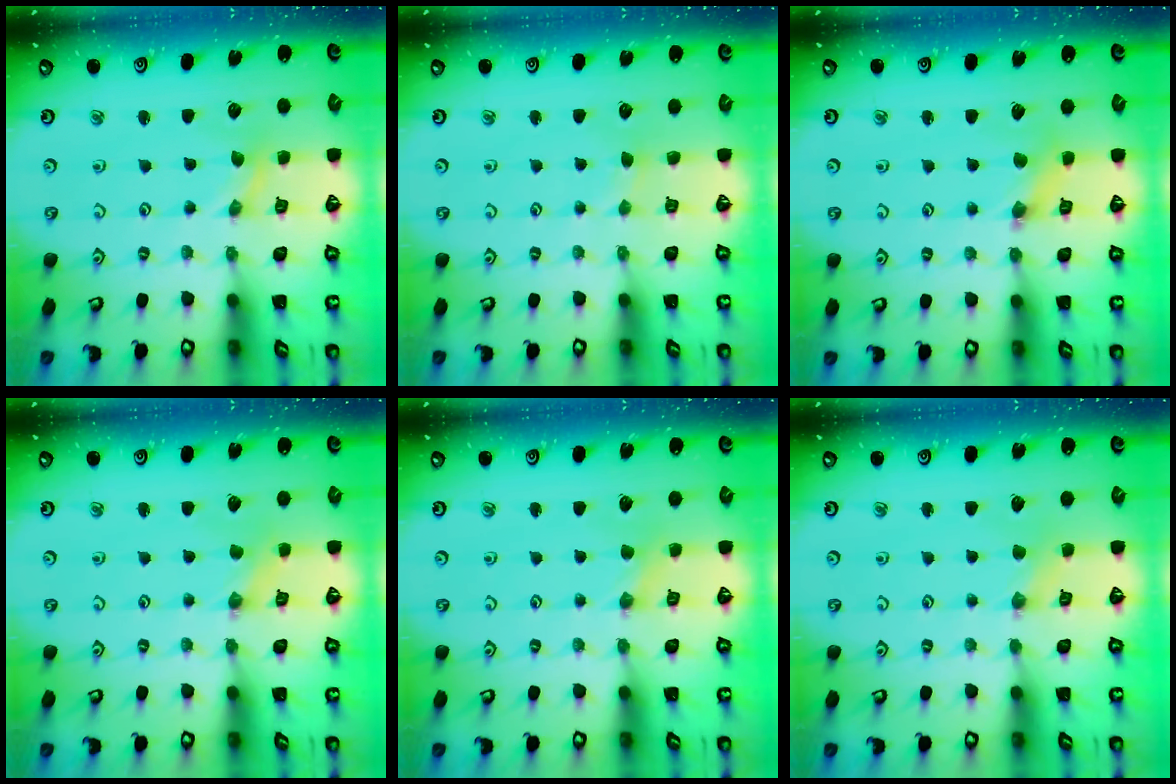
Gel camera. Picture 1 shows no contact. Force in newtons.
{"total": 1.0, "press": 0.9, "slide": 0.2}
{"total": 1.9, "press": 1.9, "slide": 0.2}
{"total": 0.0}
{"total": 1.8, "press": 1.8, "slide": 0.2}
{"total": 2.0, "press": 2.0, "slide": 0.4}